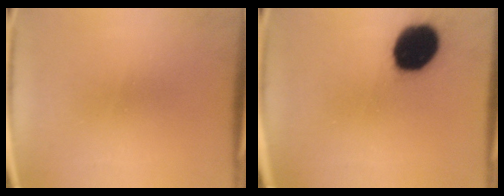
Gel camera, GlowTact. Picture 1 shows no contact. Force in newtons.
{"total": 18.9}